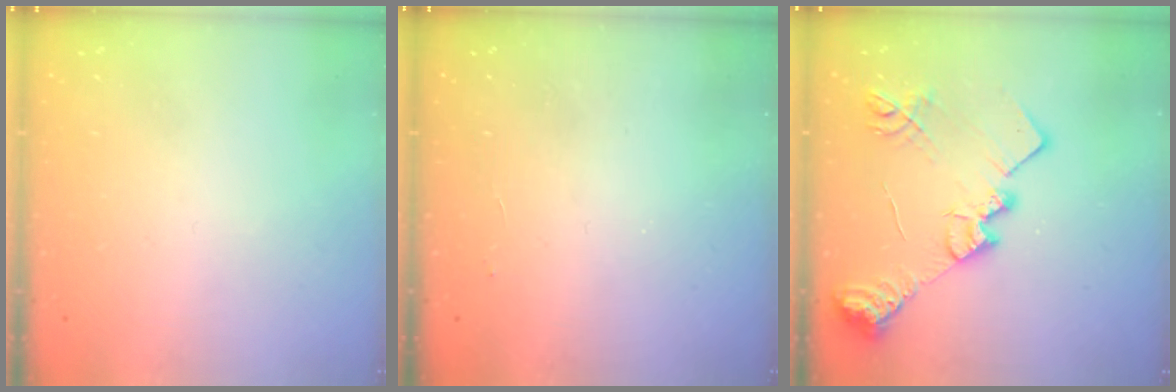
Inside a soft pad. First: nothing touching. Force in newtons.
{"total": 2.1, "press": 2.0, "slide": 0.4}
{"total": 17.7, "press": 17.6, "slide": 1.0}